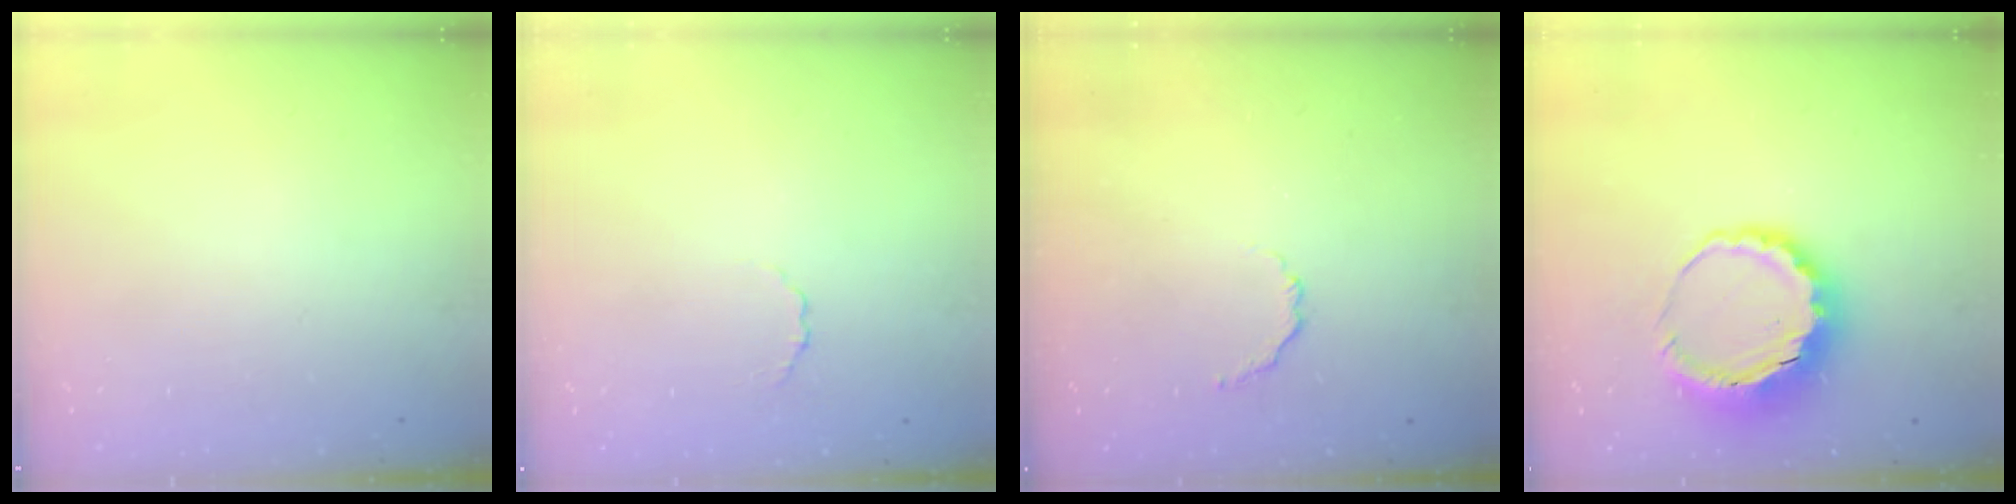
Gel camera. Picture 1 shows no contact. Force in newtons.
{"total": 2.0, "press": 1.9, "slide": 0.4}
{"total": 4.0, "press": 3.8, "slide": 1.2}
{"total": 8.8, "press": 8.6, "slide": 1.8}